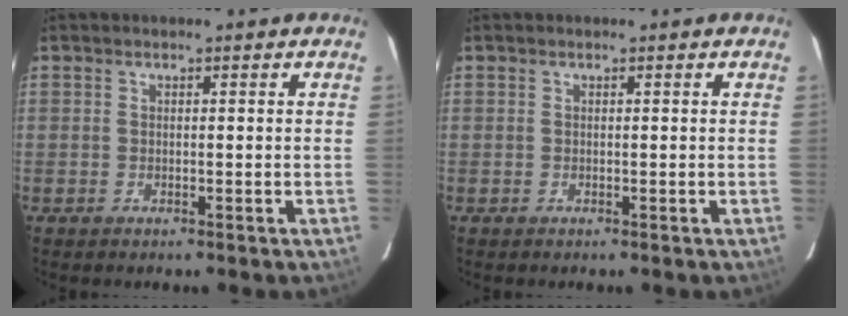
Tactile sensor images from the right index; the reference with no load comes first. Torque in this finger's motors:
{"motor_torque": [-0.01, 0.00, 0.01, 0.00]}